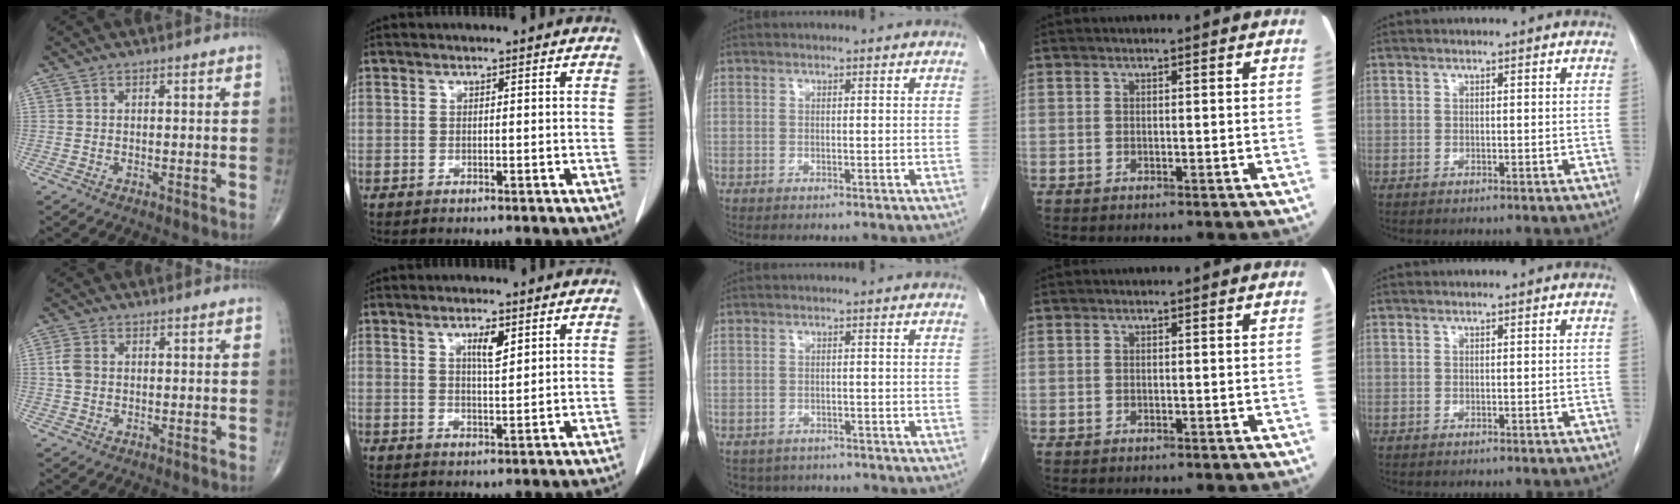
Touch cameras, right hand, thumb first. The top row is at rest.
{"thumb": {"total": 3.0, "force": [0.3, 2.2, 2.0], "torque": [-0.049, 0.005, 0.002]}, "index": {"total": 3.5, "force": [1.7, 0.7, 2.9], "torque": [-0.052, -0.001, 0.029]}, "middle": {"total": 5.5, "force": [-4.8, 2.6, 0.4], "torque": [0.000, 0.000, -0.063]}}